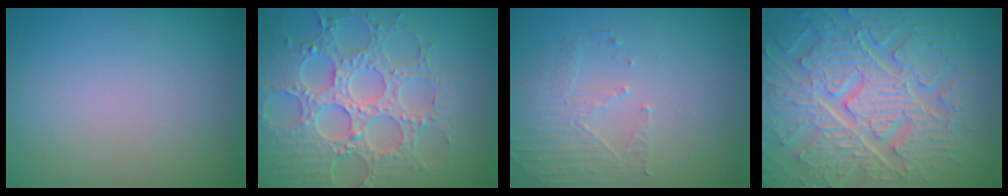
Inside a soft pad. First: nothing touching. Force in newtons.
{"total": 7.3, "press": 6.0, "slide": 4.1}
{"total": 1.9, "press": 1.5, "slide": 1.2}
{"total": 9.4, "press": 6.9, "slide": 6.4}